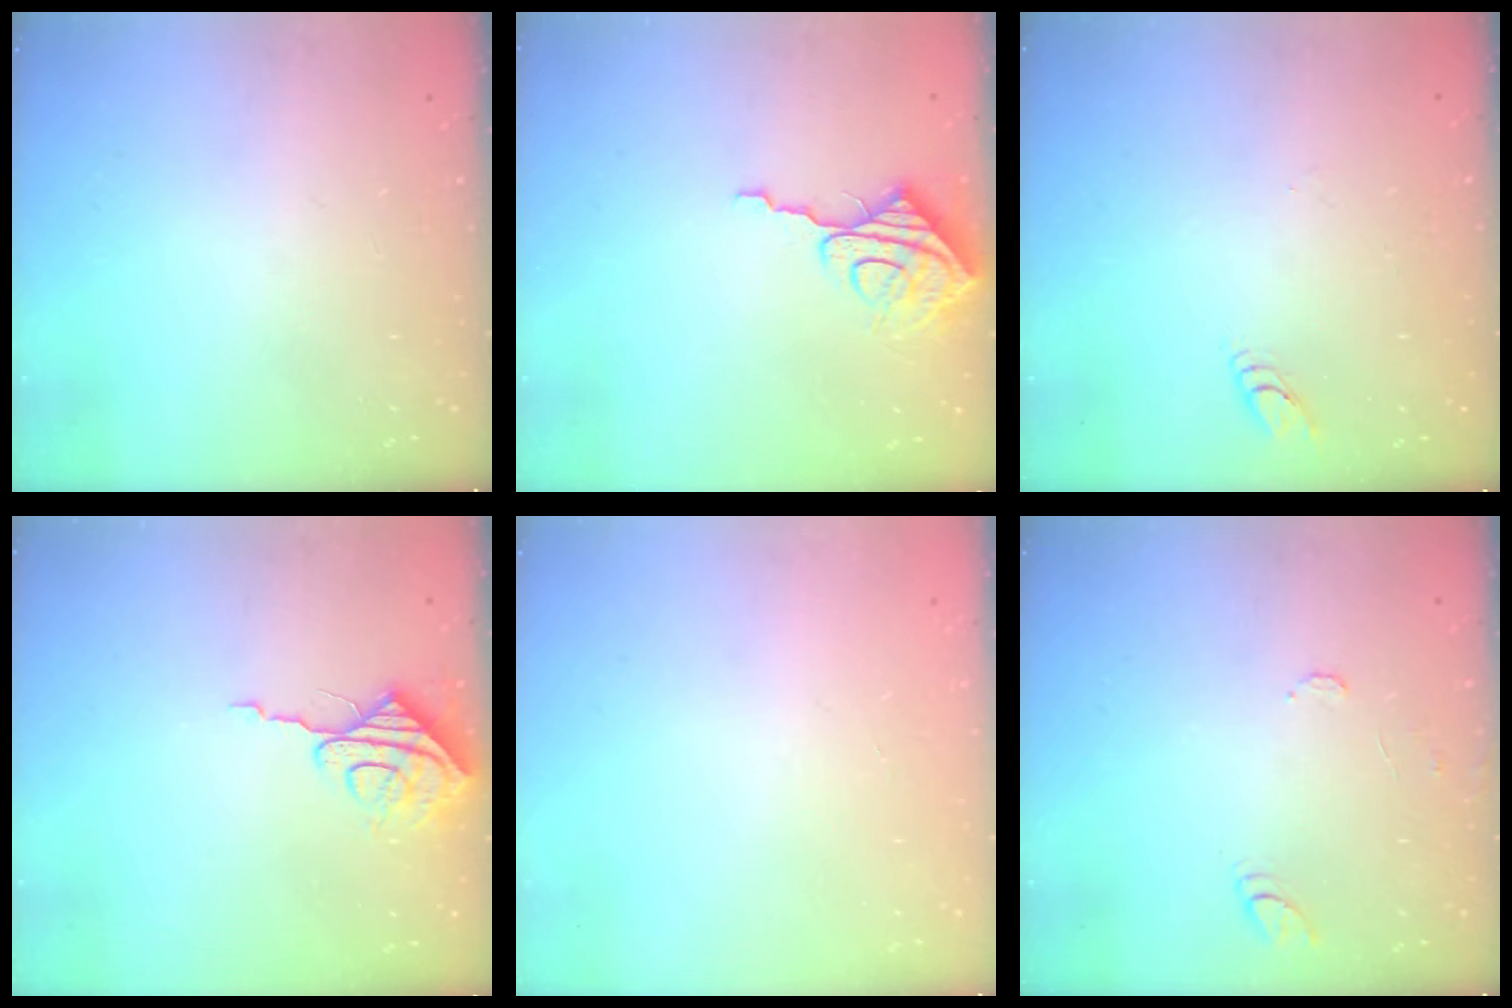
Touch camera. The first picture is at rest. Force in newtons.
{"total": 9.4, "press": 9.4, "slide": 0.7}
{"total": 2.8, "press": 2.8, "slide": 0.2}
{"total": 7.9, "press": 7.9, "slide": 0.6}
{"total": 0.0}
{"total": 6.5, "press": 6.5, "slide": 0.5}